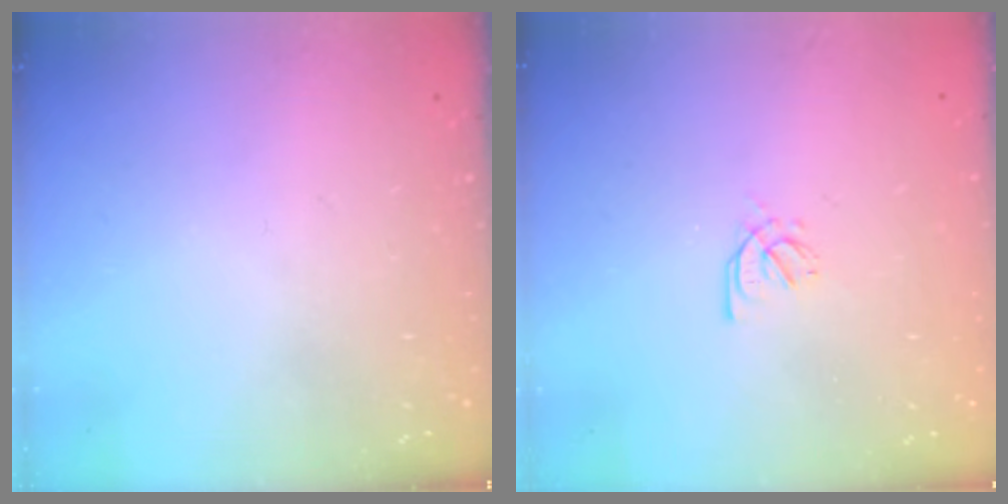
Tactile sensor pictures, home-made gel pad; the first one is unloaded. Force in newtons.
{"total": 1.7, "press": 1.6, "slide": 0.5}